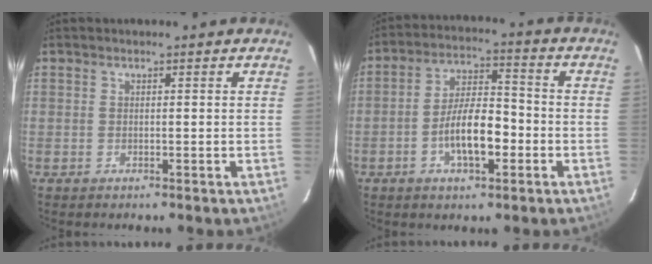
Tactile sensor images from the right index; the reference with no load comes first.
{"total": 9.8, "force": [-3.4, 3.7, 8.4], "torque": [-0.159, 0.008, -0.055]}